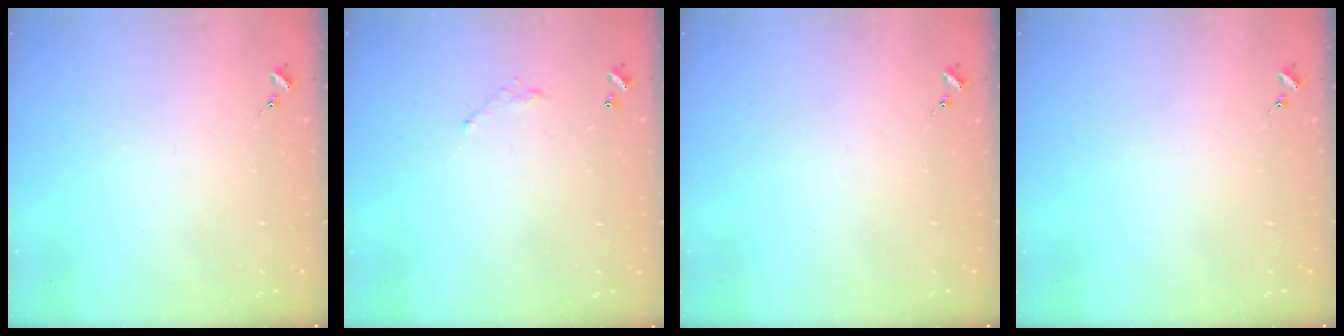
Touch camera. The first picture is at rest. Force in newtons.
{"total": 5.6, "press": 5.6, "slide": 0.2}
{"total": 0.0}
{"total": 0.0}